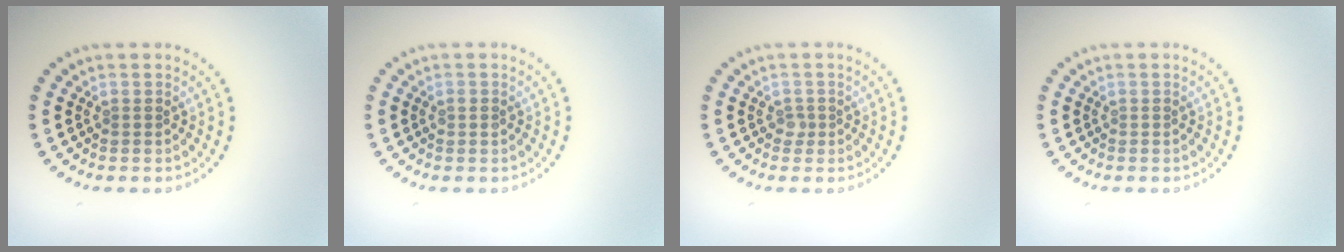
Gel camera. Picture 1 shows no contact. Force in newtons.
{"total": 0.8, "press": 0.7, "slide": 0.1}
{"total": 0.9, "press": 0.6, "slide": 0.6}
{"total": 0.0}